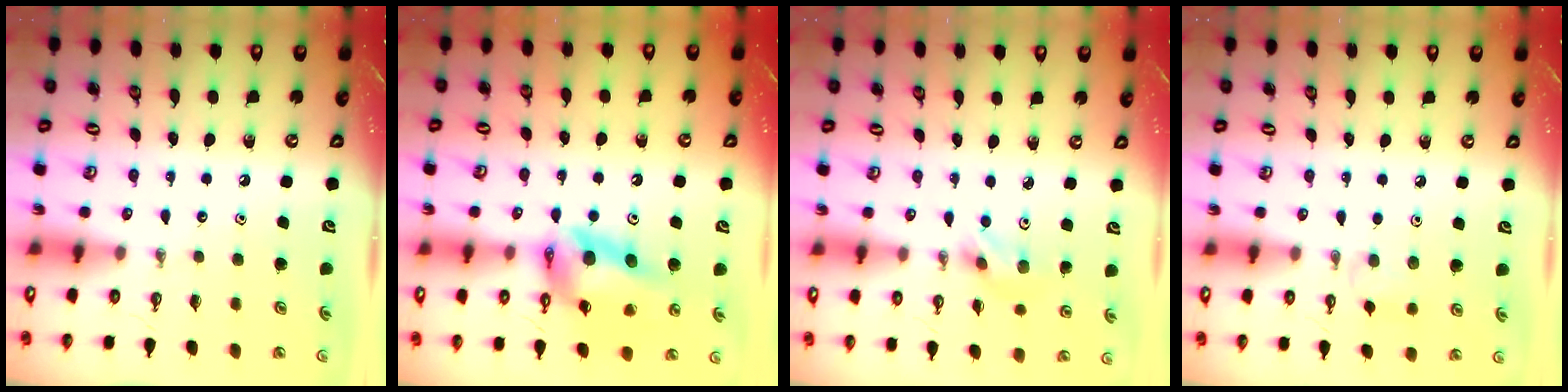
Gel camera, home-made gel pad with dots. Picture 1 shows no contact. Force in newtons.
{"total": 15.2, "press": 15.2, "slide": 1.5}
{"total": 4.0, "press": 4.0, "slide": 0.8}
{"total": 5.3, "press": 5.2, "slide": 0.9}